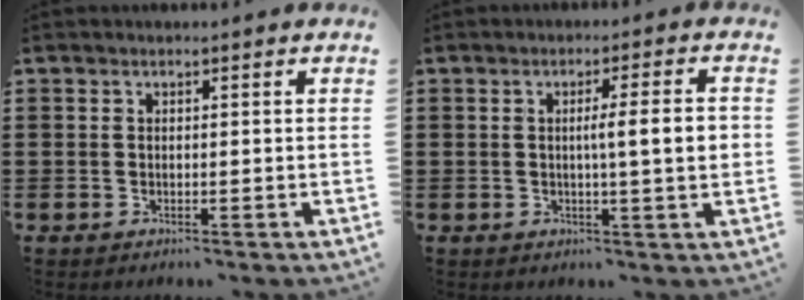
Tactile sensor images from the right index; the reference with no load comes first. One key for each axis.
{"total": 5.8, "fx": 0.3, "fy": 0.3, "fz": 5.8, "tx": -0.095, "ty": -0.005, "tz": -0.002}